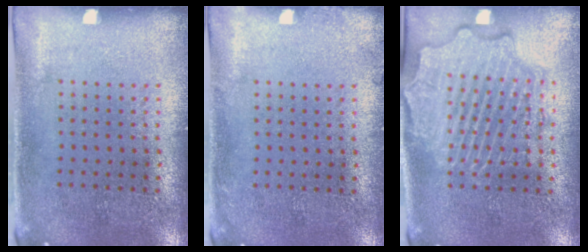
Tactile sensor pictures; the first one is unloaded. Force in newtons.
{"total": 0.6, "press": 0.6, "slide": 0.2}
{"total": 4.1, "press": 4.1, "slide": 0.6}